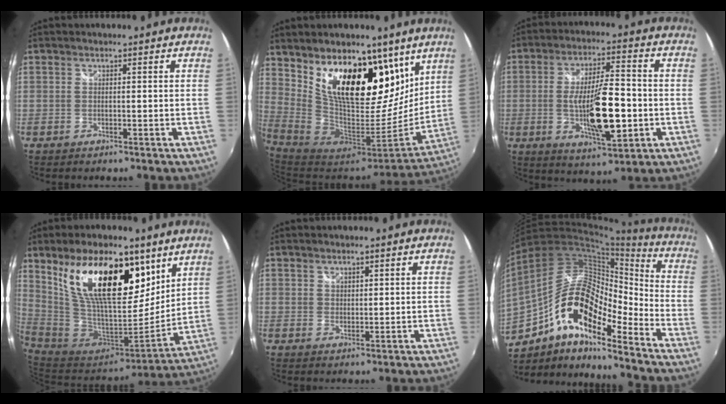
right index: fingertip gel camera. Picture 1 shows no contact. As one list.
[{"total": 21.7, "force": [11.6, 10.5, 15.0], "torque": [-0.242, -0.001, 0.208]}, {"total": 14.7, "force": [-2.8, 3.9, 13.9], "torque": [-0.245, -0.014, -0.041]}, {"total": 21.5, "force": [10.8, 9.7, 15.9], "torque": [-0.286, 0.013, 0.198]}, {"total": 1.5, "force": [1.2, 0.8, 0.2], "torque": [0.003, 0.001, 0.021]}, {"total": 20.4, "force": [-10.4, 7.7, 15.7], "torque": [-0.282, -0.013, -0.204]}]